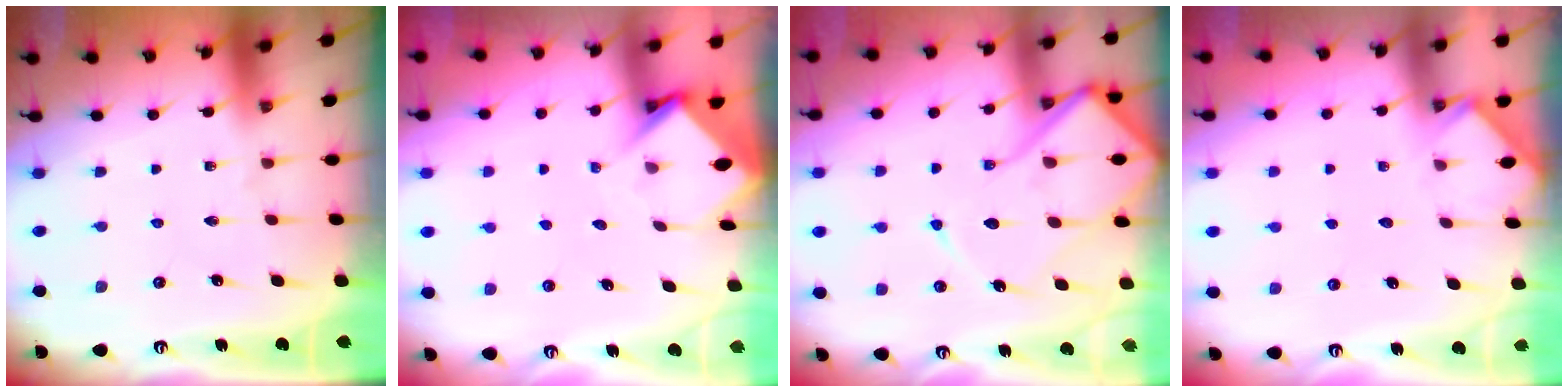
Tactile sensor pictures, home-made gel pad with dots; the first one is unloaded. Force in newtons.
{"total": 3.6, "press": 3.5, "slide": 0.3}
{"total": 15.7, "press": 15.6, "slide": 1.5}
{"total": 4.7, "press": 4.6, "slide": 0.5}